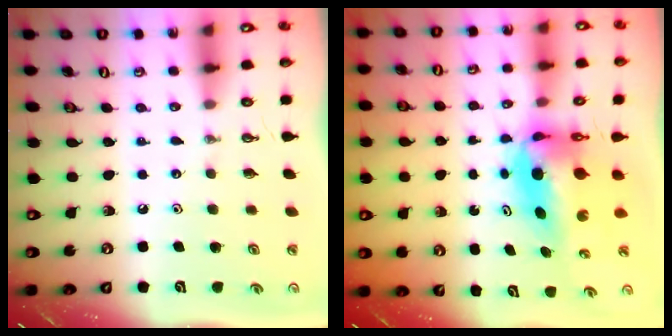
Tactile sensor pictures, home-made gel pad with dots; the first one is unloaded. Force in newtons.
{"total": 7.4, "press": 7.2, "slide": 1.8}